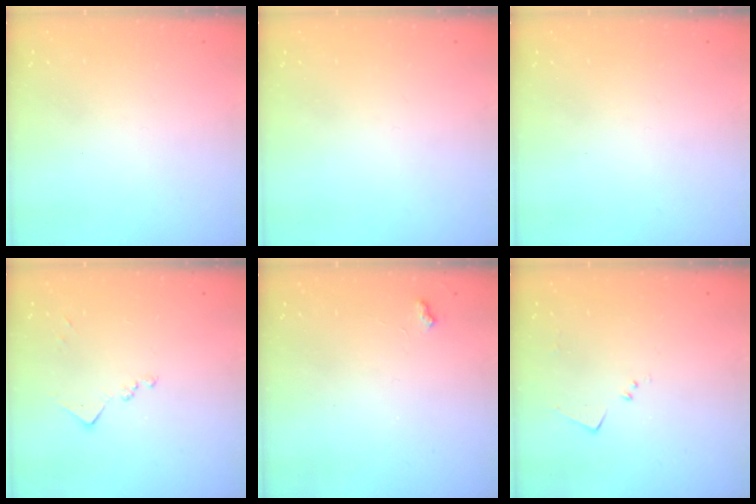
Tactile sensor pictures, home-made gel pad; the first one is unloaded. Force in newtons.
{"total": 0.0}
{"total": 0.0}
{"total": 8.1, "press": 8.0, "slide": 0.3}
{"total": 3.4, "press": 3.4, "slide": 0.5}
{"total": 6.3, "press": 6.3, "slide": 1.0}